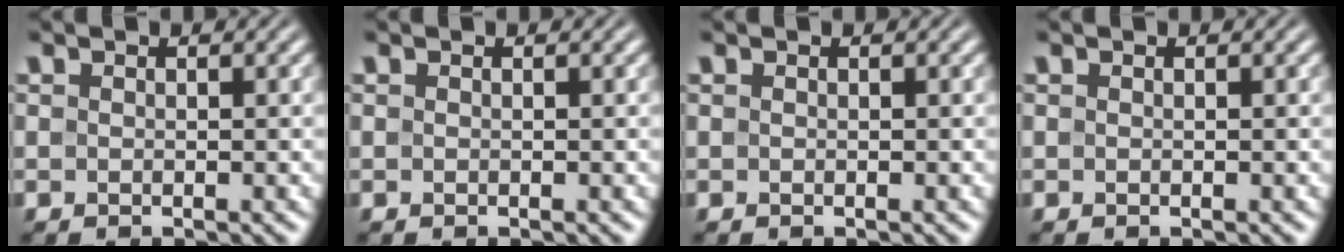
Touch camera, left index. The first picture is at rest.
{"total": 0.0}
{"total": 0.0}
{"total": 0.0}